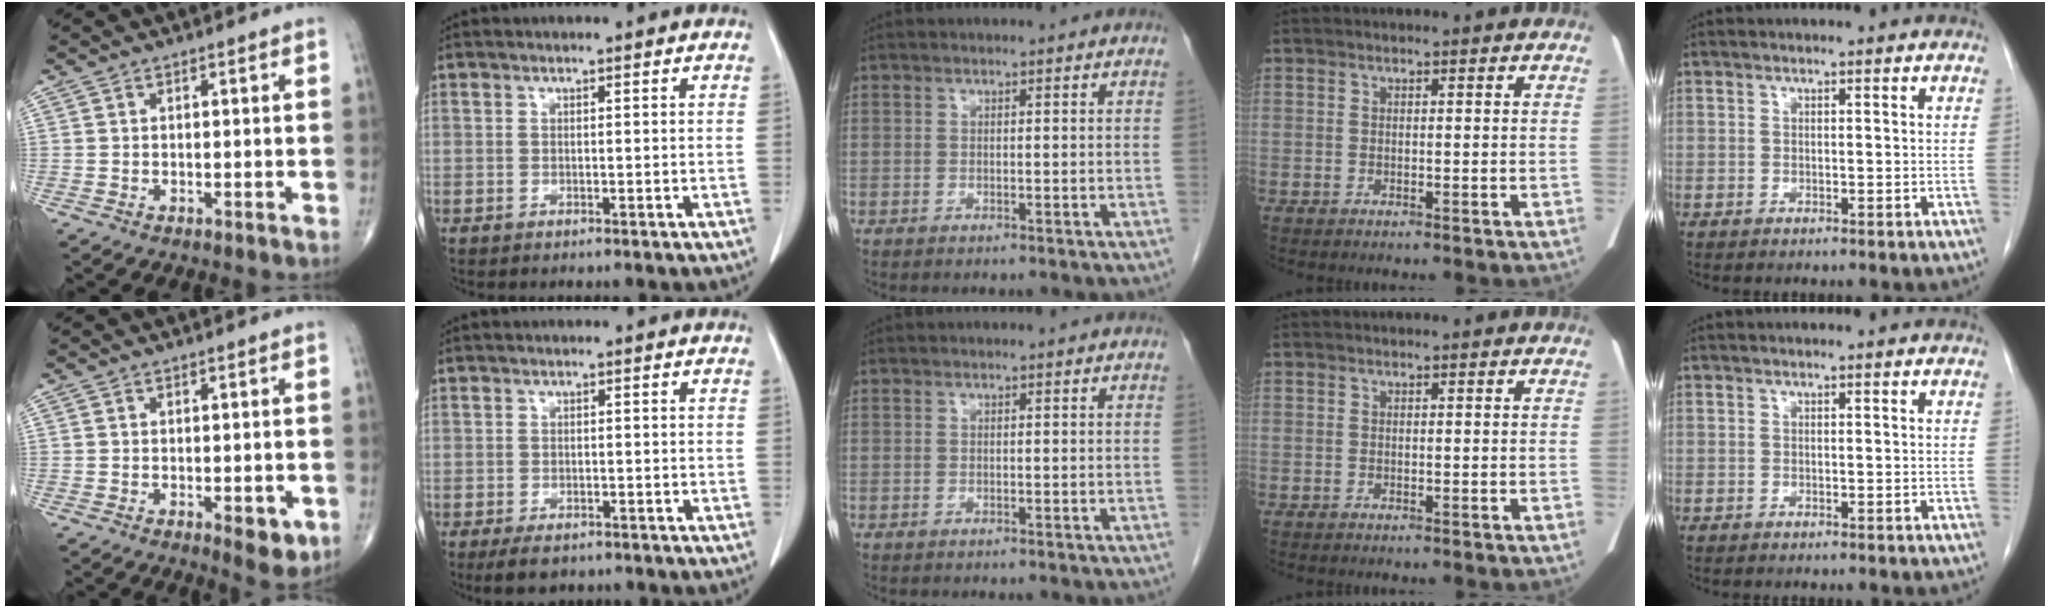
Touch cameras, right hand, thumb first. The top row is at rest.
{"thumb": {"total": 4.9, "force": [-1.5, 2.0, 4.2], "torque": [-0.041, -0.008, -0.014]}, "index": {"total": 3.8, "force": [-2.7, 1.9, 1.9], "torque": [-0.032, -0.005, -0.037]}}